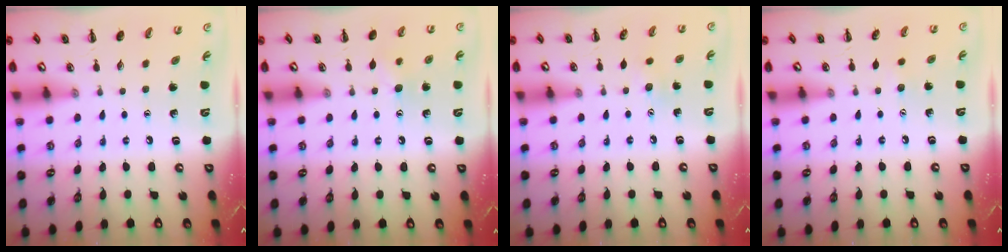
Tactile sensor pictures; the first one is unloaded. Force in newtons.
{"total": 6.5, "press": 6.4, "slide": 1.2}
{"total": 5.3, "press": 5.1, "slide": 1.2}
{"total": 2.5, "press": 2.4, "slide": 0.6}